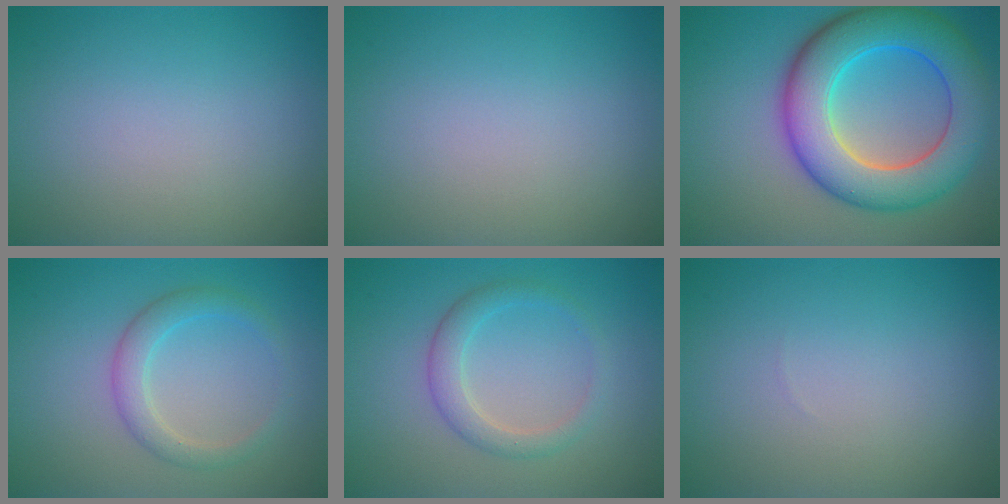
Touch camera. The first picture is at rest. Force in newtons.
{"total": 0.0}
{"total": 10.1, "press": 10.1, "slide": 0.2}
{"total": 2.5, "press": 2.5, "slide": 0.1}
{"total": 2.5, "press": 2.5, "slide": 0.2}
{"total": 0.0}